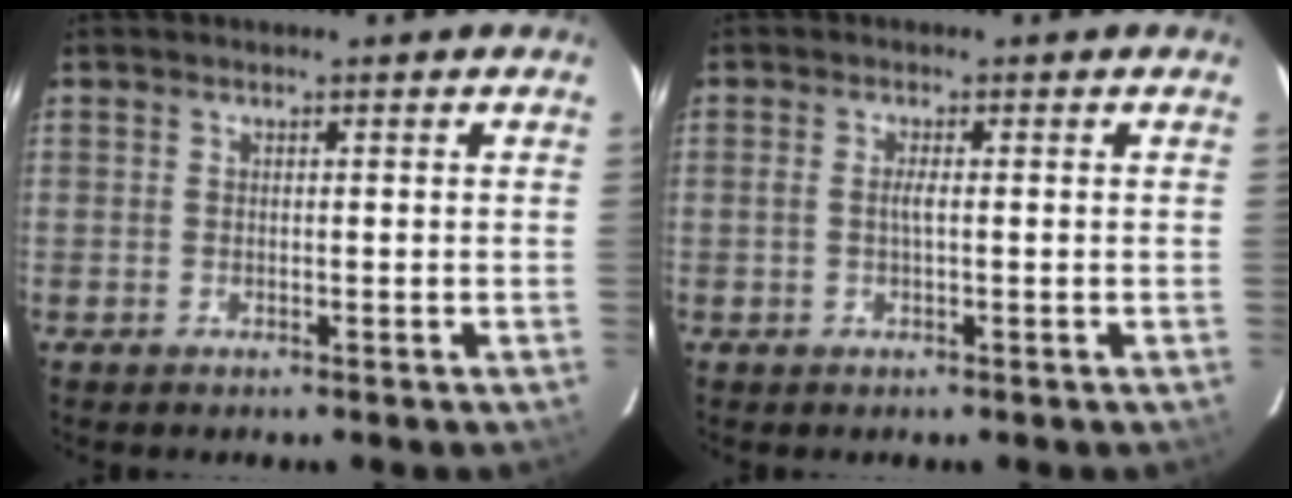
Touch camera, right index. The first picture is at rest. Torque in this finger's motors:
{"motor_torque": [0.21, 0.00, 0.13, 0.05]}